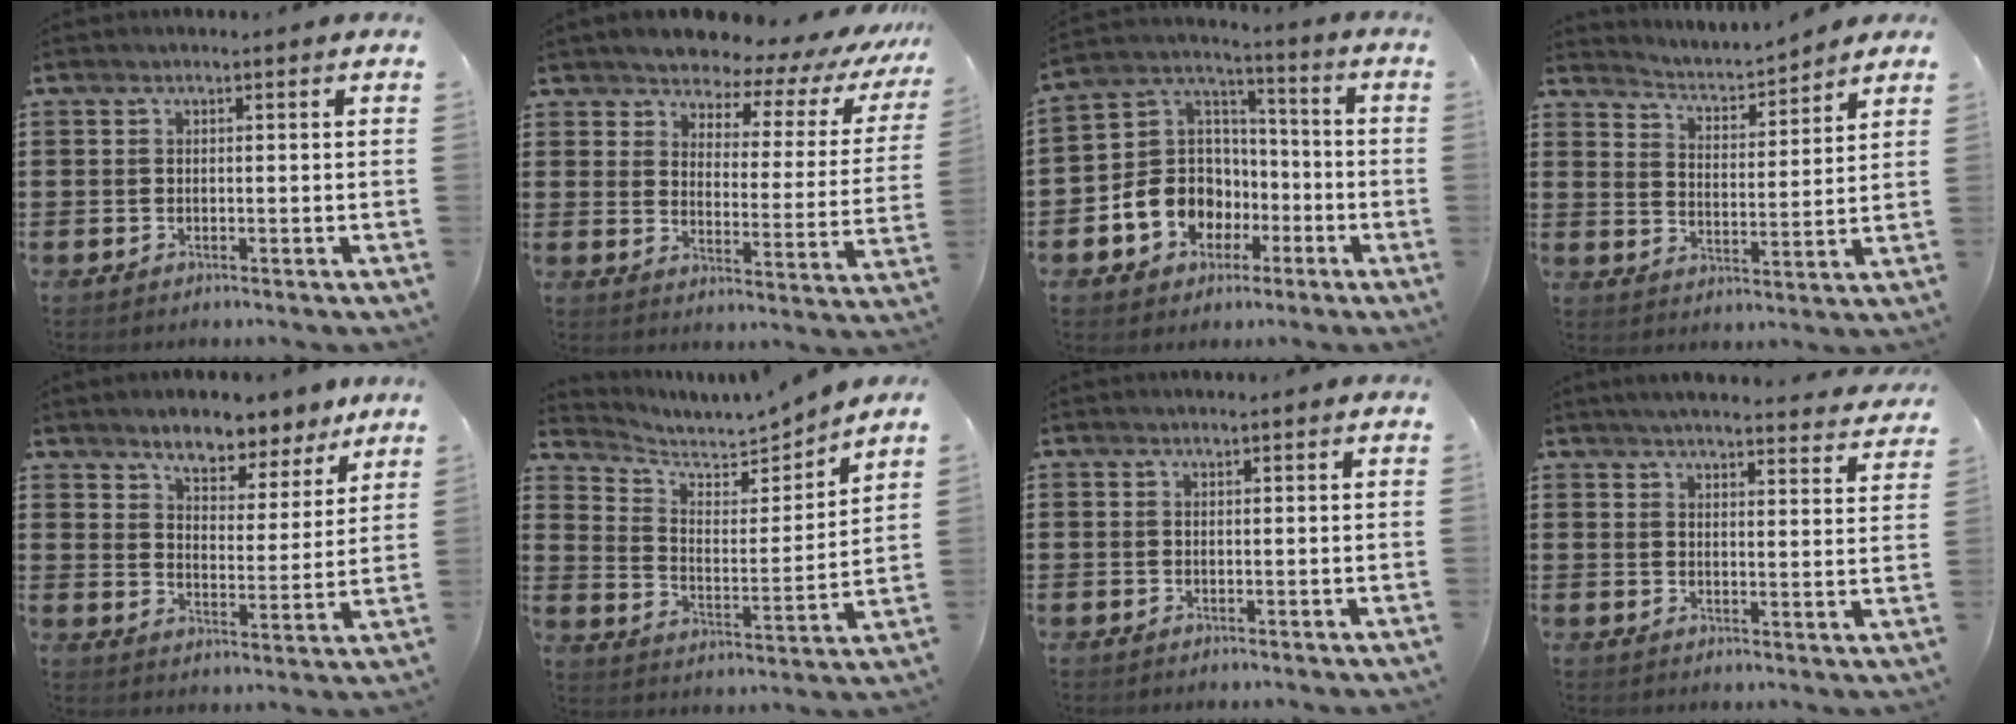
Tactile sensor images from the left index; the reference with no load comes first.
{"total": 4.6, "force": [4.1, 1.5, 1.3], "torque": [-0.046, -0.037, 0.063]}
{"total": 10.3, "force": [-4.3, 8.9, 2.9], "torque": [-0.099, 0.023, -0.078]}
{"total": 2.9, "force": [2.9, 0.4, 0.3], "torque": [-0.025, -0.026, 0.041]}
{"total": 6.6, "force": [5.9, 1.7, 2.4], "torque": [-0.054, -0.026, 0.103]}
{"total": 4.8, "force": [4.6, 1.2, 0.6], "torque": [-0.041, -0.036, 0.078]}
{"total": 0.0}
{"total": 3.9, "force": [3.8, -0.2, 1.0], "torque": [-0.035, -0.023, 0.065]}